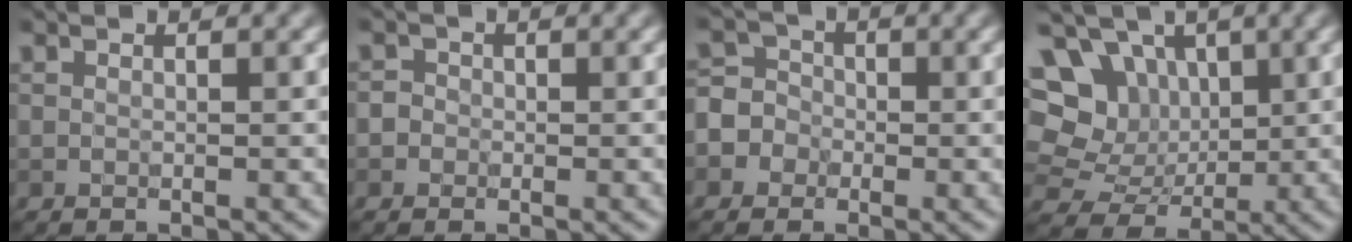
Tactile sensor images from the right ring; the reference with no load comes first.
{"total": 1.7, "force": [0.1, 1.6, 0.6], "torque": [0.009, 0.006, -0.016]}
{"total": 5.5, "force": [-2.3, 4.9, 1.0], "torque": [-0.006, 0.010, -0.064]}
{"total": 11.6, "force": [3.8, 9.7, 5.2], "torque": [-0.115, 0.020, 0.064]}